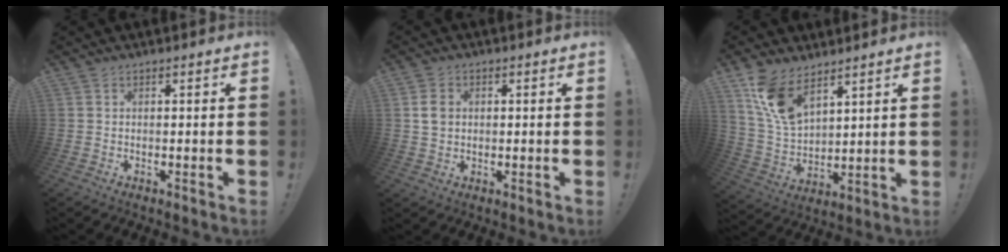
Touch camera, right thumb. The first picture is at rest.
{"total": 4.3, "force": [0.5, 3.6, 2.3], "torque": [-0.023, 0.003, 0.008]}
{"total": 12.5, "force": [8.8, 6.1, 6.4], "torque": [-0.130, -0.045, 0.175]}